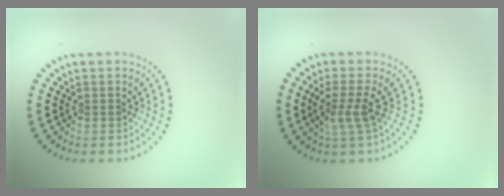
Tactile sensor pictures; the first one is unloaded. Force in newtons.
{"total": 2.7, "press": 2.1, "slide": 1.7}